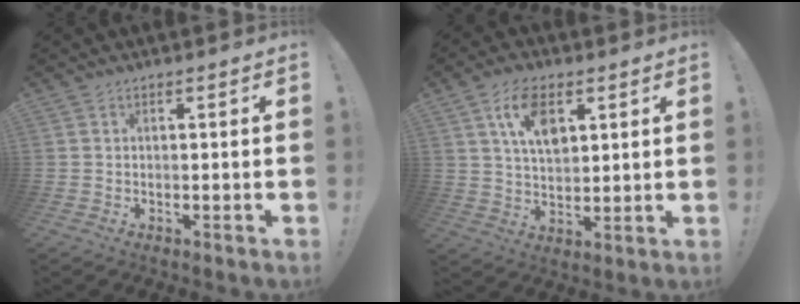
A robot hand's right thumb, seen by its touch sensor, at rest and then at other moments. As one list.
[{"total": 11.4, "force": [4.9, 6.6, 8.0], "torque": [-0.133, 0.001, 0.091]}]